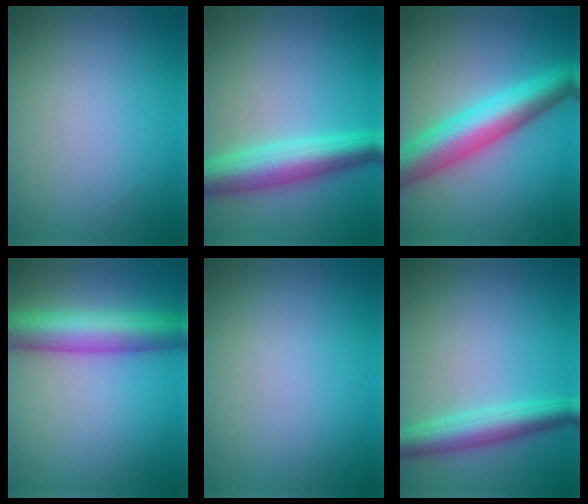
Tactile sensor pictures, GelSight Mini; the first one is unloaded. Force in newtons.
{"total": 6.0, "press": 6.0, "slide": 0.1}
{"total": 7.9, "press": 7.9, "slide": 0.1}
{"total": 7.7, "press": 7.7, "slide": 0.2}
{"total": 0.0}
{"total": 4.4, "press": 4.4, "slide": 0.1}